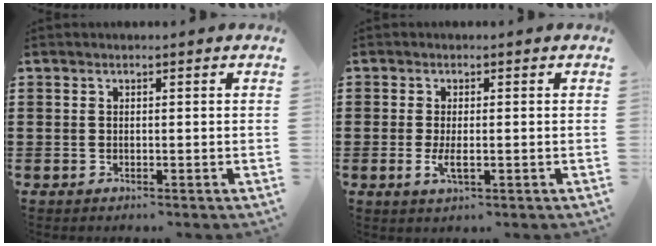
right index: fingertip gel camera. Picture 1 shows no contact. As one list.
[{"total": 2.8, "force": [-0.5, 0.8, 2.6], "torque": [-0.052, -0.005, -0.011]}]